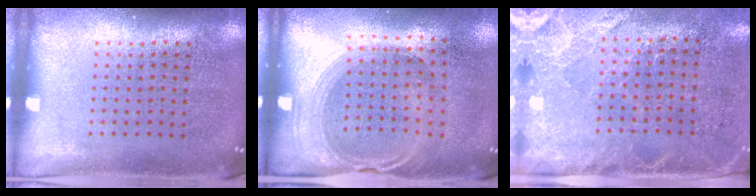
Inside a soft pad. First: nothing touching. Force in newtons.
{"total": 1.5, "press": 1.2, "slide": 0.8}
{"total": 2.7, "press": 2.3, "slide": 1.5}